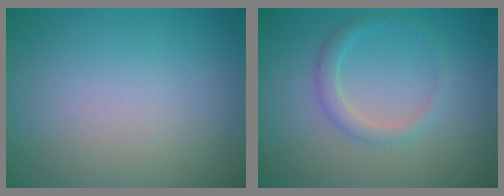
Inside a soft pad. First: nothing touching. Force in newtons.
{"total": 1.8, "press": 1.8, "slide": 0.2}